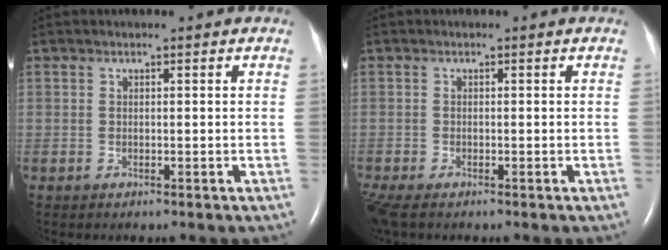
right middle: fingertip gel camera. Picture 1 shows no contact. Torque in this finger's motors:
{"motor_torque": [0.61, -0.61, 0.07, 0.08]}